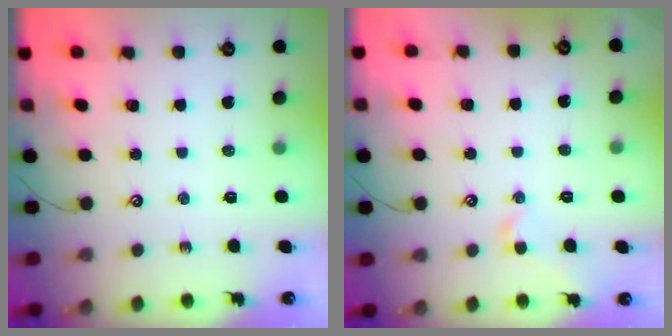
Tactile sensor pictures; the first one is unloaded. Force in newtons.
{"total": 0.6, "press": 0.4, "slide": 0.5}